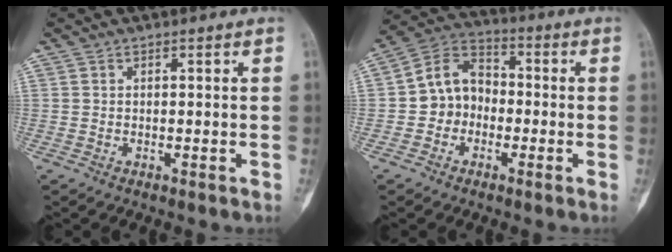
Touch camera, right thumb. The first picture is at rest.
{"total": 9.4, "force": [-1.6, 7.9, 5.0], "torque": [-0.065, 0.040, -0.044]}